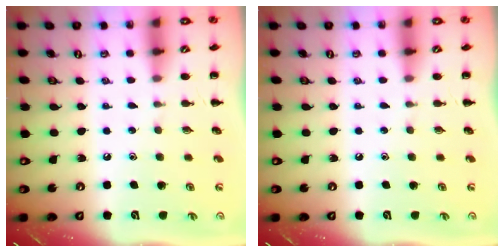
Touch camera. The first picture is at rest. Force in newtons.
{"total": 0.0}